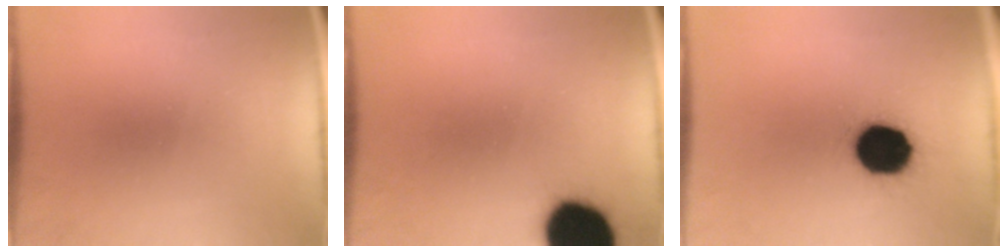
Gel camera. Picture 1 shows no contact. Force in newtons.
{"total": 18.1}
{"total": 16.7}